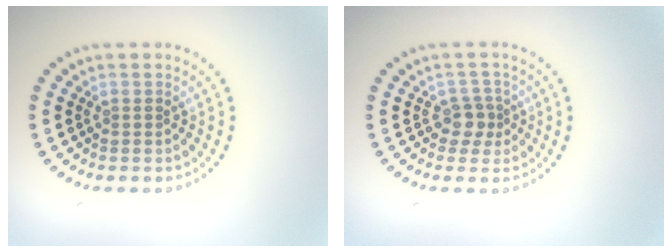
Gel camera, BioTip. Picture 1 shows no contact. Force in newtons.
{"total": 1.9, "press": 1.5, "slide": 1.1}